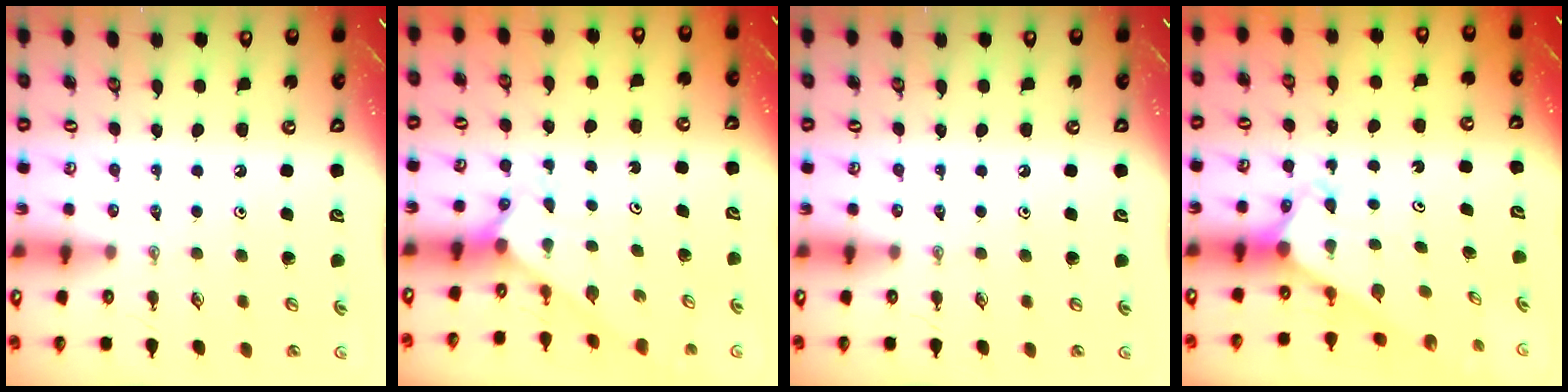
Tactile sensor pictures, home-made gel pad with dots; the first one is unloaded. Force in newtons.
{"total": 2.0, "press": 2.0, "slide": 0.2}
{"total": 0.0}
{"total": 2.5, "press": 2.5, "slide": 0.2}